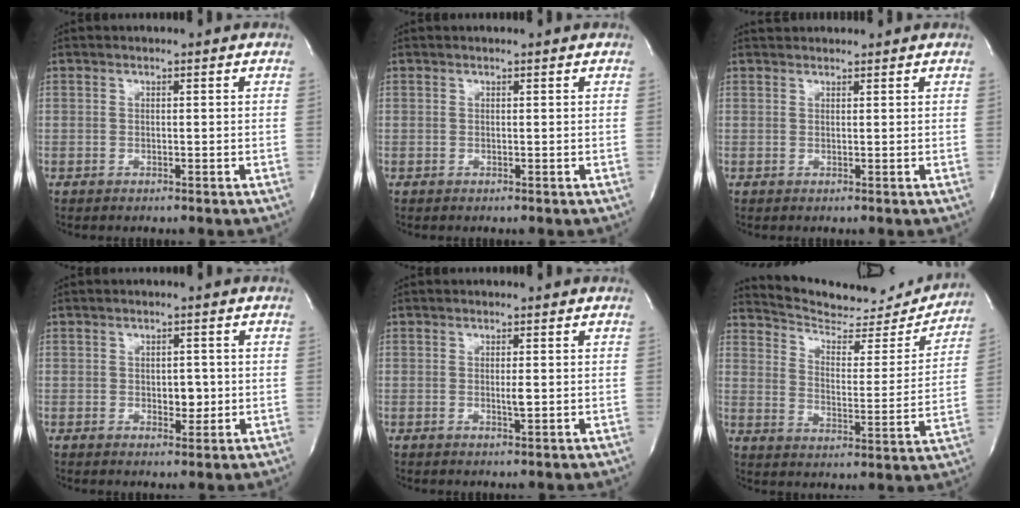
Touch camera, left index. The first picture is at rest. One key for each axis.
{"total": 0.8, "fx": 0.8, "fy": -0.1, "fz": 0.3, "tx": -0.006, "ty": 0.000, "tz": 0.009}
{"total": 2.5, "fx": 2.4, "fy": 0.5, "fz": 0.2, "tx": -0.005, "ty": 0.027, "tz": 0.039}
{"total": 2.6, "fx": -0.3, "fy": 1.5, "fz": 2.0, "tx": -0.023, "ty": -0.002, "tz": 0.000}
{"total": 1.2, "fx": -0.1, "fy": 0.0, "fz": 1.2, "tx": -0.025, "ty": -0.005, "tz": -0.002}
{"total": 18.0, "fx": 17.3, "fy": 3.4, "fz": 3.4, "tx": -0.042, "ty": -0.041, "tz": 0.234}